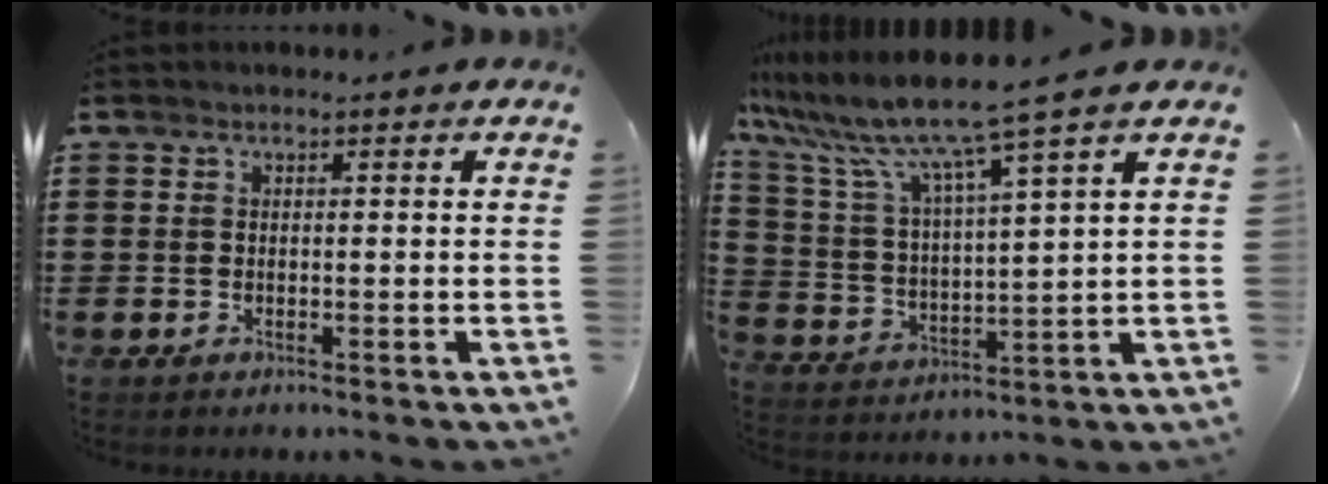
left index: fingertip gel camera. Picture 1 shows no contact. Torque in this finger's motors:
{"motor_torque": [2.14, 0.00, 0.75, 0.21]}